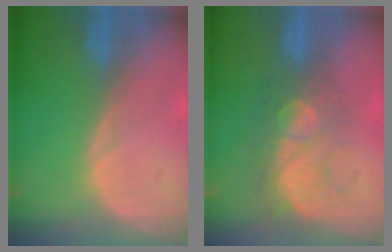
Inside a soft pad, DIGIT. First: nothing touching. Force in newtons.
{"total": 8.9, "press": 7.6, "slide": 4.6}